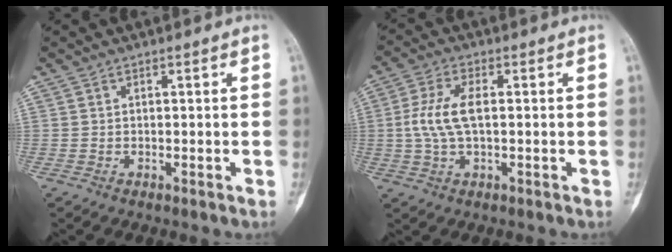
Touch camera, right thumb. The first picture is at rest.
{"total": 7.9, "force": [0.3, 3.5, 7.0], "torque": [-0.161, 0.011, 0.005]}